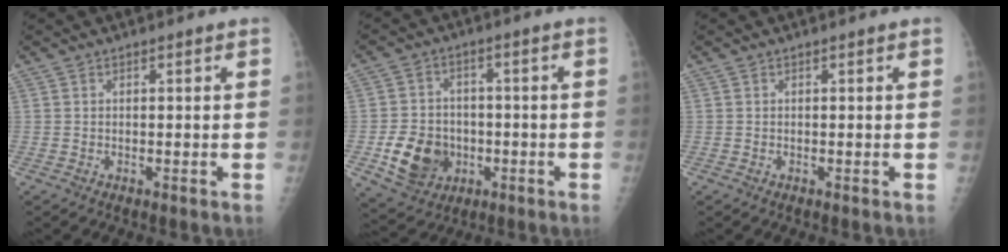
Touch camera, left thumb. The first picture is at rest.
{"total": 10.7, "force": [-2.9, 8.8, 5.3], "torque": [-0.063, 0.011, -0.041]}
{"total": 0.0}